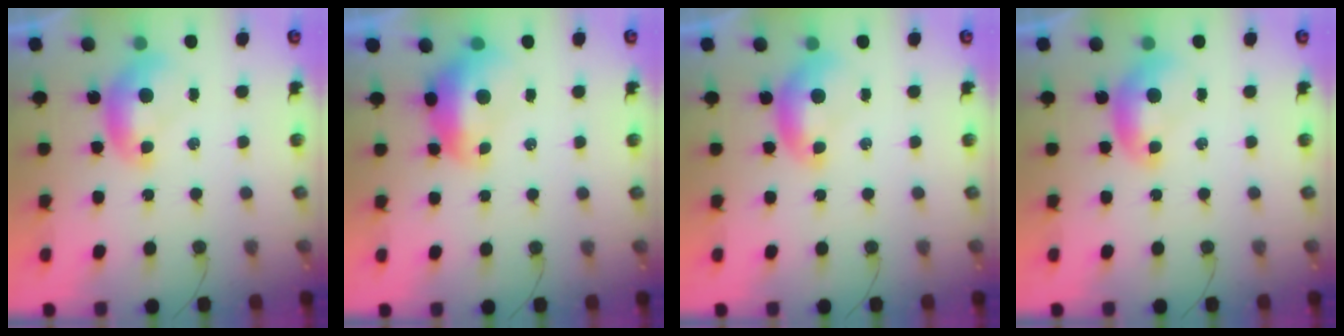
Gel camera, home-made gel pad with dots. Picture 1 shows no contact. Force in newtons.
{"total": 2.1, "press": 2.0, "slide": 0.6}
{"total": 0.0}
{"total": 0.0}